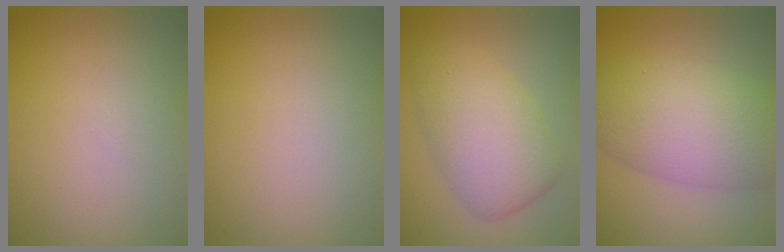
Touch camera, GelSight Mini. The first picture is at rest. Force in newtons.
{"total": 0.0}
{"total": 6.0, "press": 6.0, "slide": 0.1}
{"total": 7.7, "press": 7.7, "slide": 0.3}